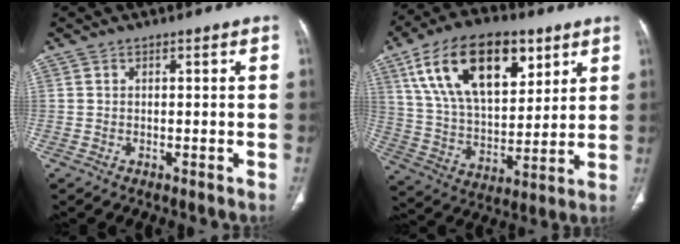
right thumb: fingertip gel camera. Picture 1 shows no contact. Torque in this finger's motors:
{"motor_torque": [-1.25, 2.51, 1.86, 0.91, 0.62]}